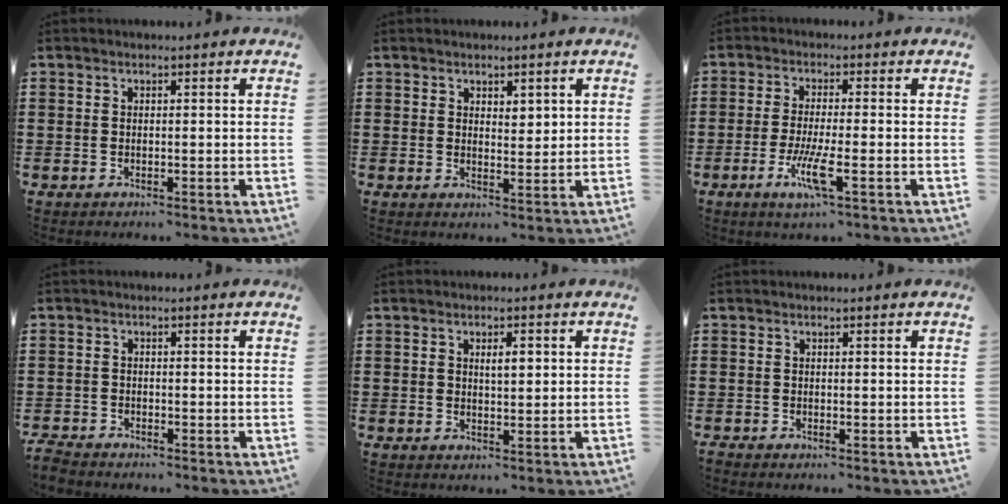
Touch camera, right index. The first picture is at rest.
{"total": 2.2, "force": [1.8, 1.2, 0.5], "torque": [-0.007, 0.003, 0.032]}
{"total": 6.1, "force": [-2.4, 0.6, 5.5], "torque": [-0.118, -0.020, -0.048]}
{"total": 1.7, "force": [-1.7, 0.1, 0.0], "torque": [-0.005, -0.001, -0.036]}
{"total": 2.6, "force": [0.6, 1.0, 2.3], "torque": [-0.039, 0.003, 0.006]}
{"total": 0.0}